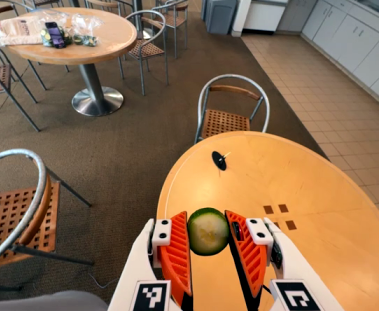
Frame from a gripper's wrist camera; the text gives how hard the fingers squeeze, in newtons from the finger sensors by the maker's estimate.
{"total": 7.5, "left": 7.5, "right": 7.4}